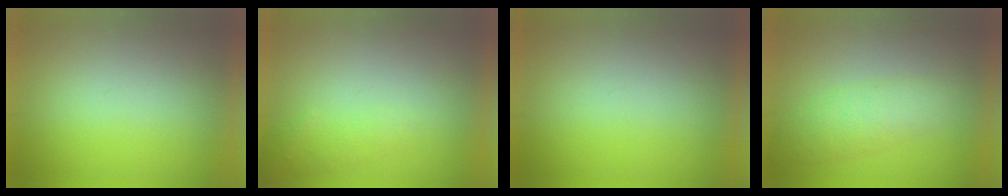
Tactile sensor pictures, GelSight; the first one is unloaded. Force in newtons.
{"total": 1.3}
{"total": 0.0}
{"total": 2.2}